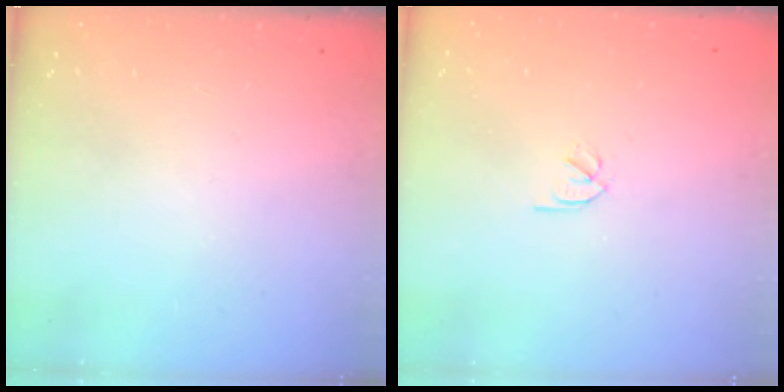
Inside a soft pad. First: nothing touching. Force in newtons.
{"total": 1.8, "press": 1.7, "slide": 0.5}